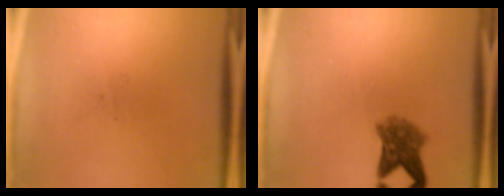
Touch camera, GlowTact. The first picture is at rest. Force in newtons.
{"total": 4.9}